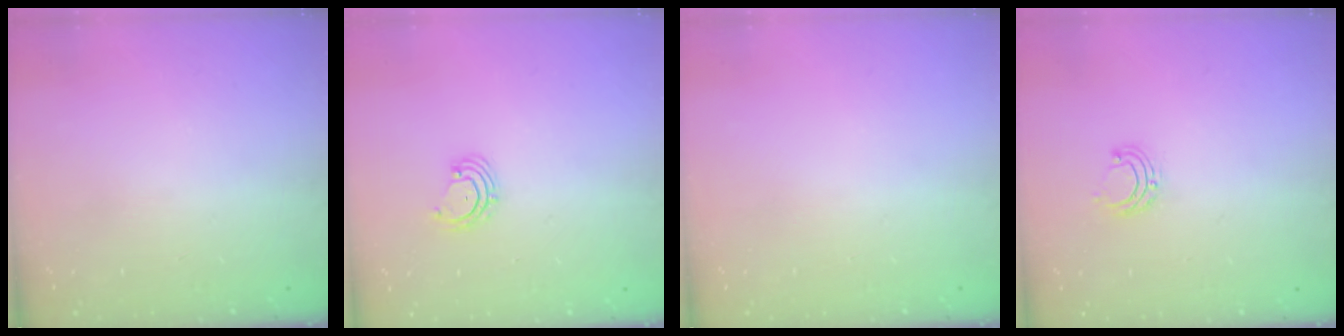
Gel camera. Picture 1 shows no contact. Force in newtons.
{"total": 2.5, "press": 2.4, "slide": 0.4}
{"total": 0.0}
{"total": 5.9, "press": 5.9, "slide": 0.5}